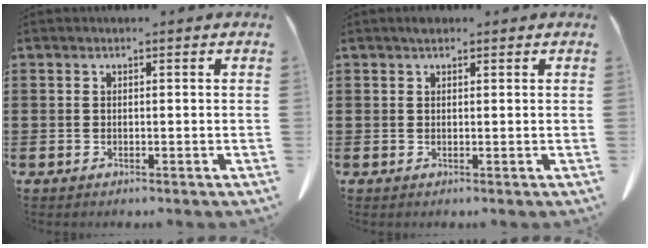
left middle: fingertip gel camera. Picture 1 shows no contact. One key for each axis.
{"total": 0.9, "fx": 0.7, "fy": 0.4, "fz": 0.3, "tx": 0.000, "ty": -0.001, "tz": 0.012}